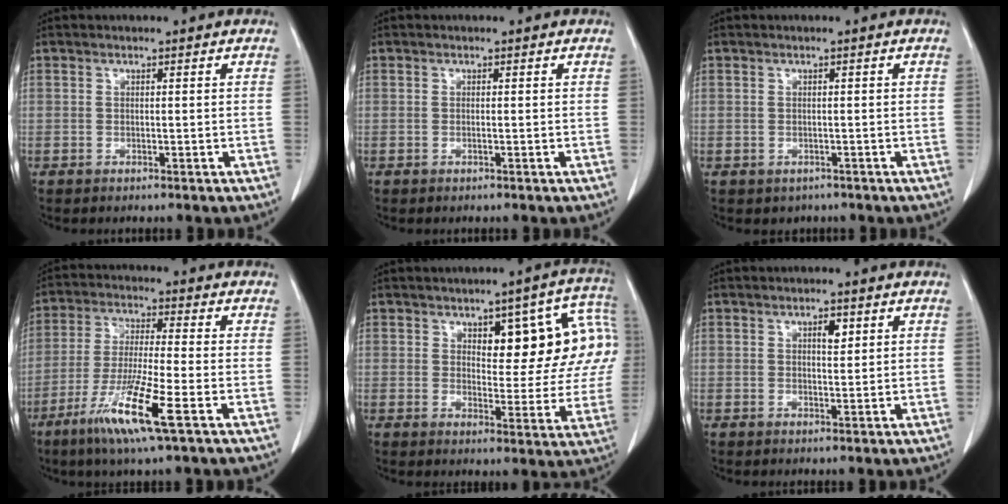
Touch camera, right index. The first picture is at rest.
{"total": 0.0}
{"total": 1.6, "force": [-0.9, 1.3, 0.3], "torque": [-0.007, 0.001, -0.008]}
{"total": 11.5, "force": [-5.5, -0.3, 10.0], "torque": [-0.201, -0.030, -0.106]}
{"total": 13.9, "force": [3.9, 5.4, 12.2], "torque": [-0.134, 0.029, 0.049]}
{"total": 2.1, "force": [0.9, 0.8, 1.7], "torque": [-0.027, -0.003, 0.015]}